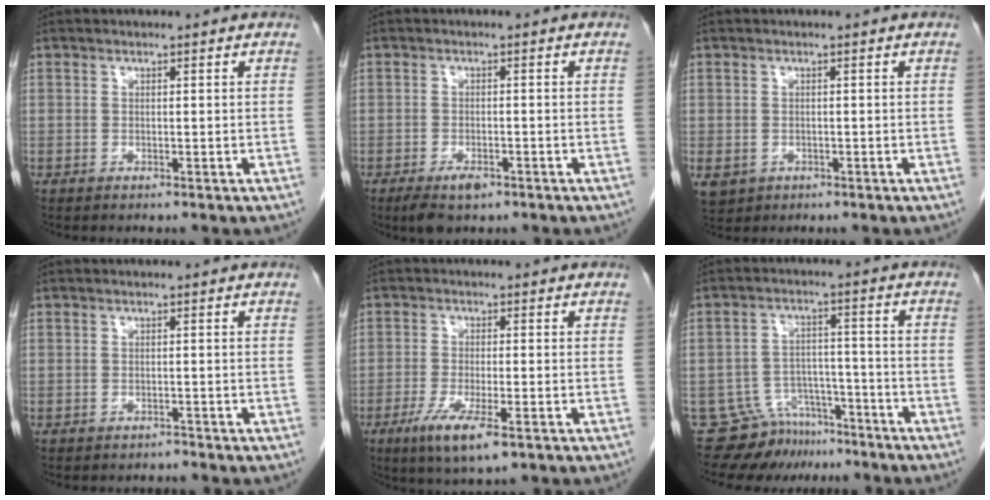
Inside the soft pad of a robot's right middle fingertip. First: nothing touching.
{"total": 4.0, "force": [-2.5, 1.7, 2.7], "torque": [-0.051, -0.004, -0.036]}
{"total": 6.0, "force": [-2.6, 5.0, 2.1], "torque": [-0.060, -0.007, -0.034]}
{"total": 0.9, "force": [-0.8, 0.2, -0.3], "torque": [0.003, -0.004, -0.013]}
{"total": 7.0, "force": [-3.7, 1.2, 5.8], "torque": [-0.111, -0.019, -0.059]}
{"total": 9.0, "force": [-7.9, 4.3, 0.0], "torque": [0.006, 0.034, -0.124]}